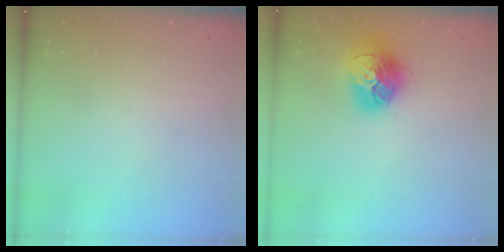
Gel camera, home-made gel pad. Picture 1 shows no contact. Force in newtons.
{"total": 16.2, "press": 16.1, "slide": 1.6}